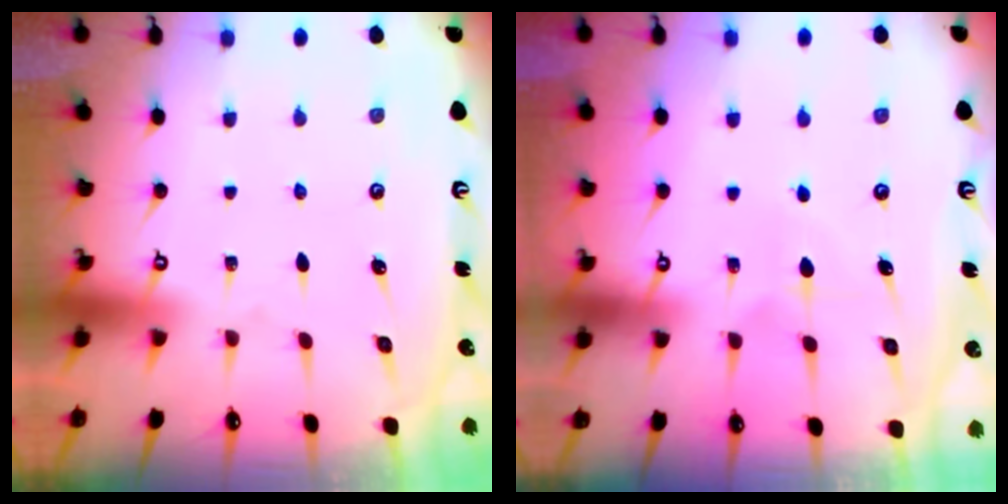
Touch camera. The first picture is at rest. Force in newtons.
{"total": 5.1, "press": 5.1, "slide": 0.5}